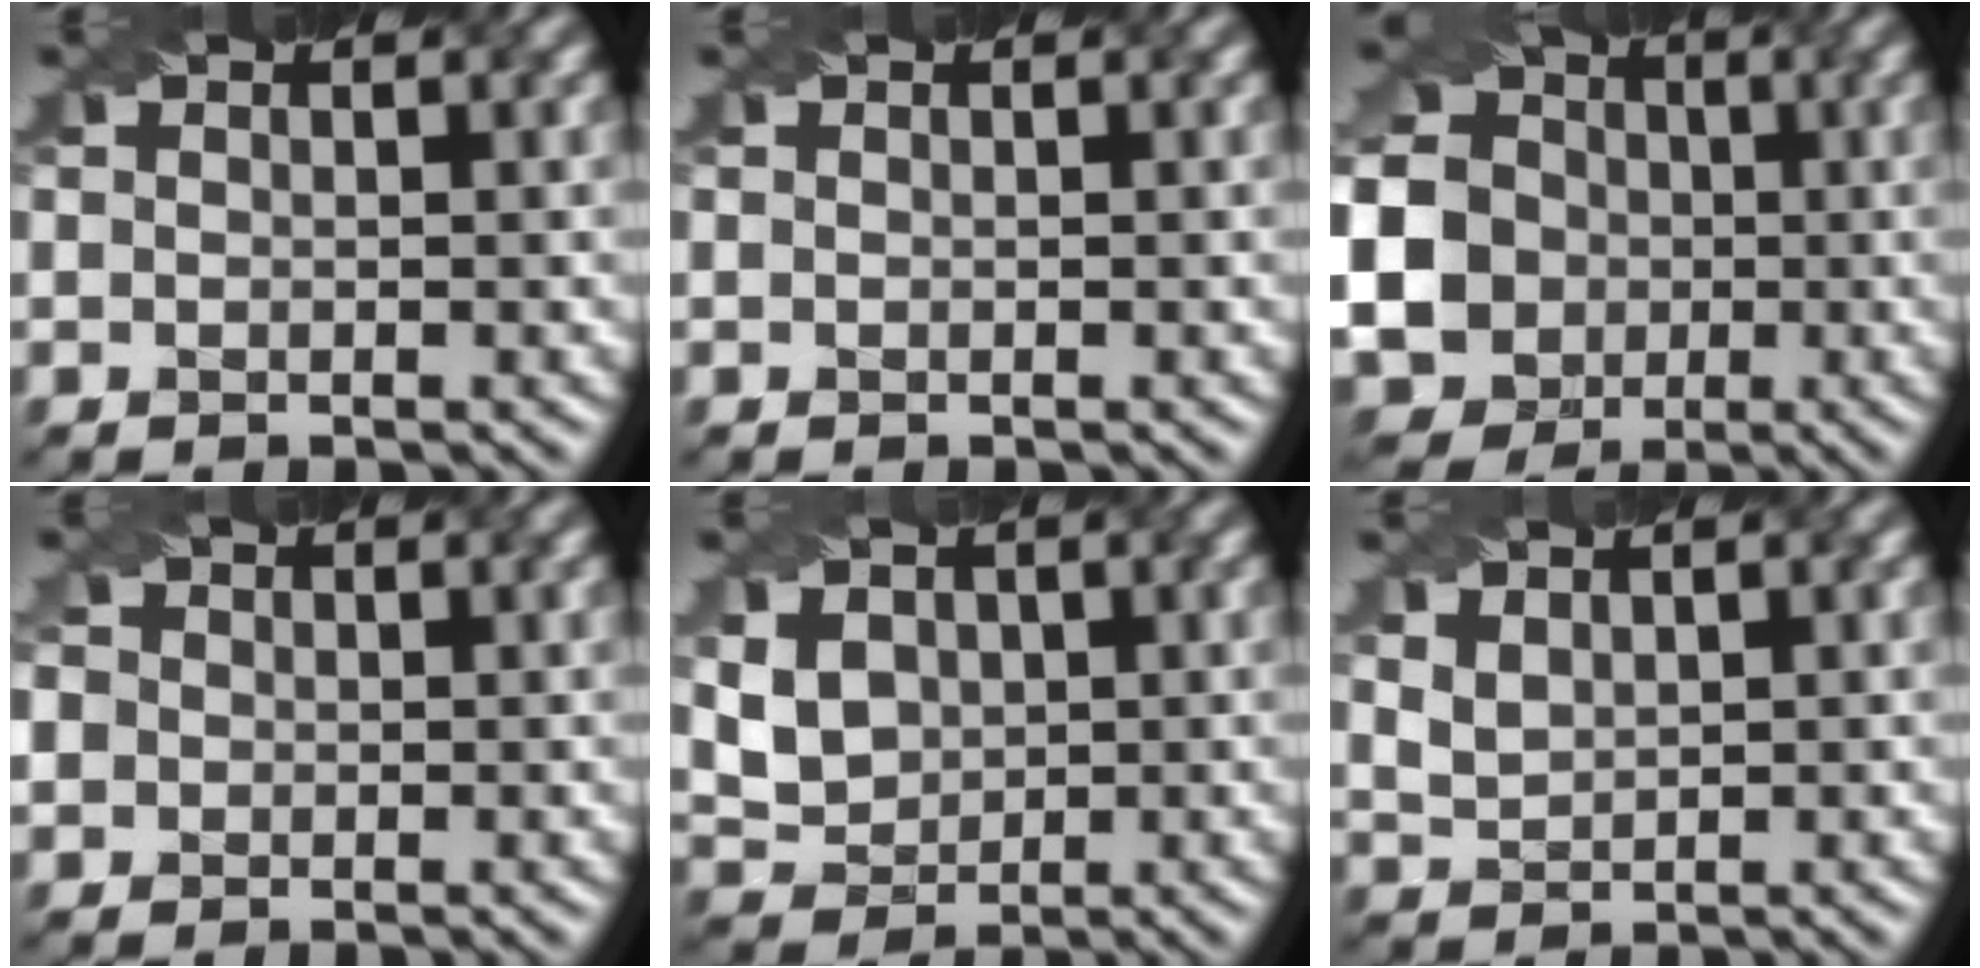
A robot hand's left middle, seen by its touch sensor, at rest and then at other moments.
{"total": 0.0}
{"total": 17.8, "force": [-1.8, 16.5, 6.2], "torque": [-0.181, 0.008, -0.063]}
{"total": 3.9, "force": [0.9, 3.5, 1.4], "torque": [-0.027, 0.031, -0.002]}
{"total": 4.1, "force": [1.3, 3.4, 2.0], "torque": [-0.062, 0.007, 0.034]}
{"total": 2.4, "force": [1.6, 1.4, 1.1], "torque": [-0.038, 0.007, 0.041]}